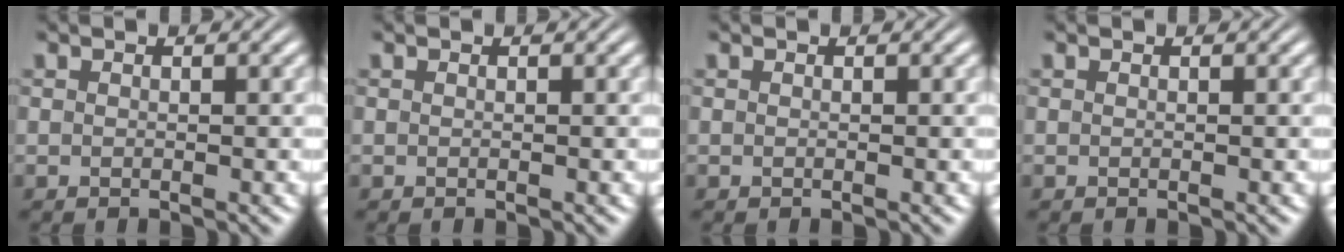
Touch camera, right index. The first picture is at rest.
{"total": 0.0}
{"total": 0.0}
{"total": 0.0}